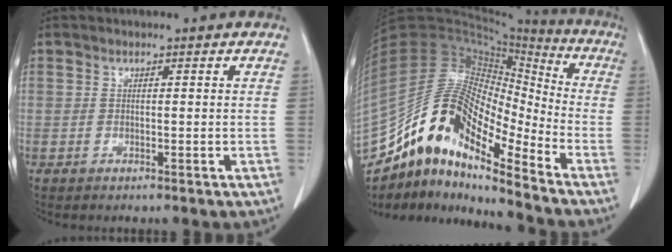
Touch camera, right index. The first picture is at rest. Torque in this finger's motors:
{"motor_torque": [1.04, -1.10, 0.78, 0.16]}